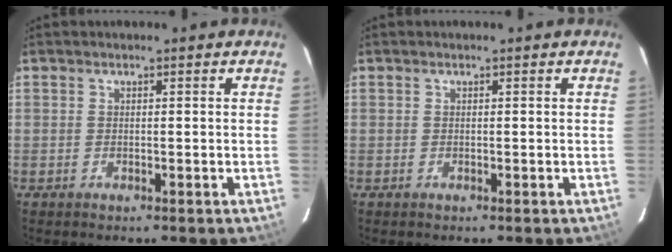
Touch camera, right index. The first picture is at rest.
{"total": 0.0}